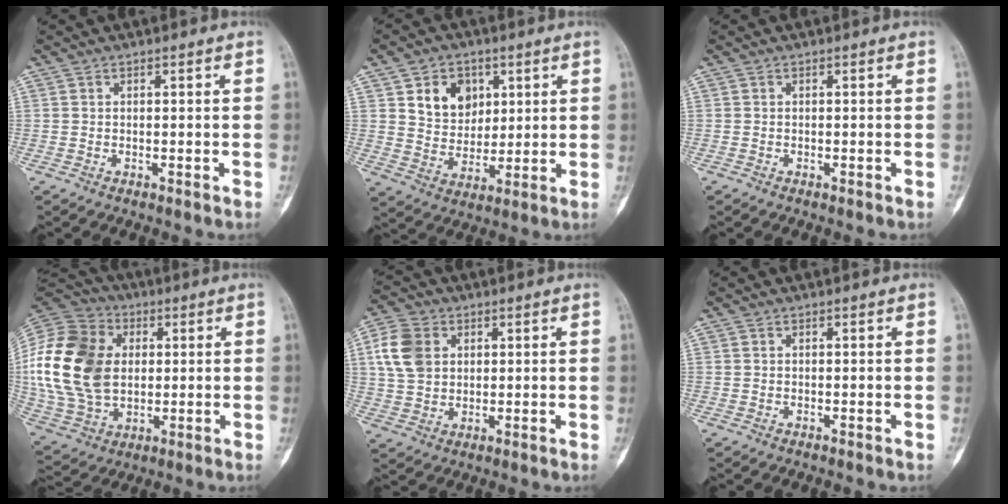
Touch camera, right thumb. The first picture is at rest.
{"total": 9.8, "force": [3.7, 7.6, 4.9], "torque": [-0.042, -0.018, 0.069]}
{"total": 0.0}
{"total": 23.8, "force": [2.2, 17.5, 15.9], "torque": [-0.322, 0.004, 0.049]}
{"total": 9.0, "force": [2.4, 6.9, 5.2], "torque": [-0.088, 0.004, 0.045]}
{"total": 0.0}